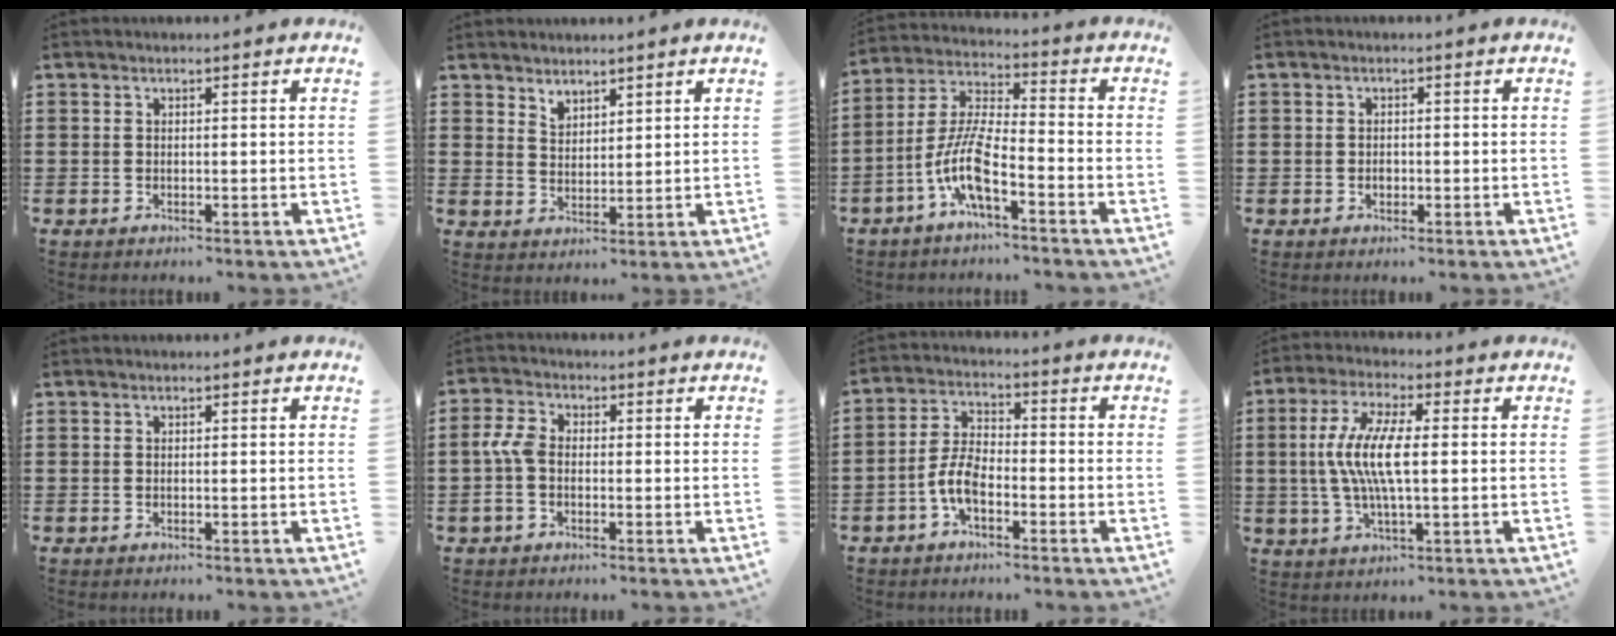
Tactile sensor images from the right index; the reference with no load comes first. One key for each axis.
{"total": 2.6, "fx": 2.5, "fy": 0.7, "fz": -0.1, "tx": -0.004, "ty": -0.001, "tz": 0.050}
{"total": 9.2, "fx": -4.9, "fy": 2.0, "fz": 7.5, "tx": -0.179, "ty": -0.010, "tz": -0.098}
{"total": 1.1, "fx": -0.2, "fy": 1.0, "fz": 0.3, "tx": -0.008, "ty": 0.003, "tz": -0.004}
{"total": 0.0}
{"total": 4.1, "fx": -0.9, "fy": 2.4, "fz": 3.2, "tx": -0.088, "ty": -0.006, "tz": -0.024}
{"total": 6.0, "fx": -2.6, "fy": 2.7, "fz": 4.7, "tx": -0.115, "ty": 0.002, "tz": -0.057}
{"total": 8.5, "fx": 0.2, "fy": 2.0, "fz": 8.3, "tx": -0.184, "ty": -0.012, "tz": -0.005}